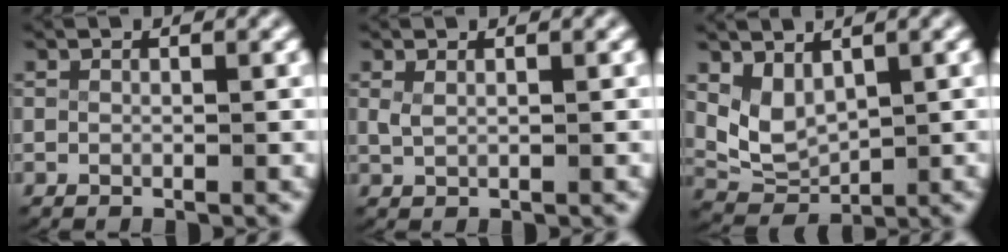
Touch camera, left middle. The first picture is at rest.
{"total": 0.8, "force": [0.4, 0.3, 0.6], "torque": [-0.023, -0.009, 0.018]}
{"total": 6.5, "force": [0.9, 5.5, 3.3], "torque": [-0.088, -0.021, 0.021]}